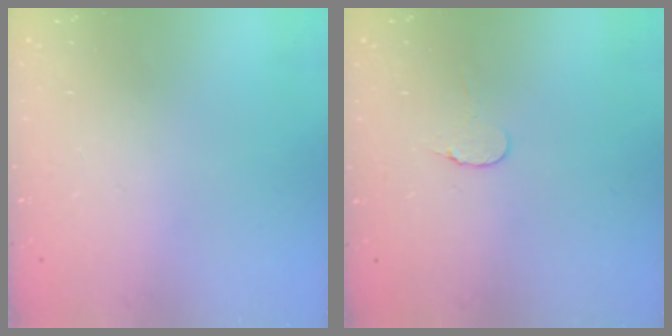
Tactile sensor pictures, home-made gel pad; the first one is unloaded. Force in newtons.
{"total": 4.5, "press": 4.5, "slide": 0.4}